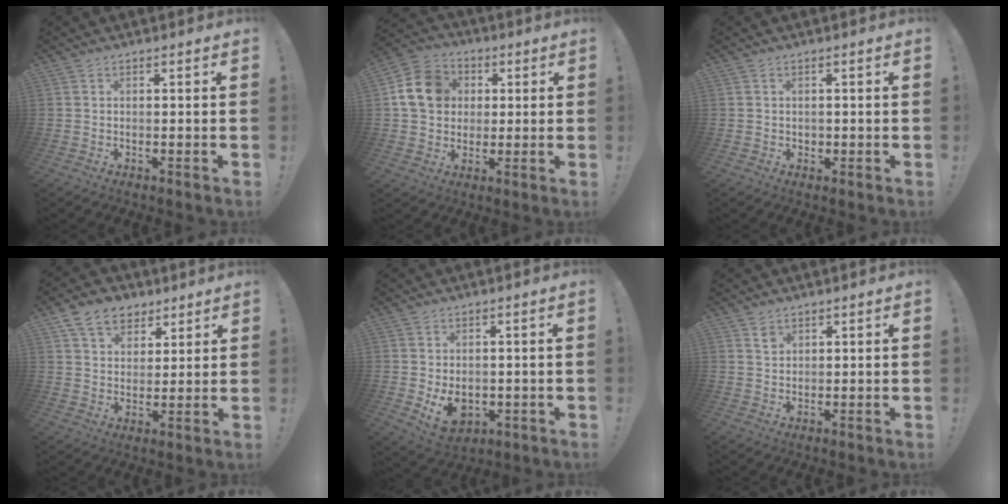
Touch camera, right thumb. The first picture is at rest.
{"total": 13.9, "force": [3.0, 11.8, 6.8], "torque": [-0.097, 0.001, 0.064]}
{"total": 1.1, "force": [0.0, 1.1, 0.1], "torque": [-0.003, 0.003, 0.000]}
{"total": 10.5, "force": [6.2, 7.6, 3.8], "torque": [-0.062, -0.029, 0.122]}
{"total": 6.6, "force": [-0.5, 5.2, 4.0], "torque": [-0.046, 0.002, -0.005]}
{"total": 2.6, "force": [1.8, 1.7, 0.6], "torque": [0.005, -0.013, 0.031]}